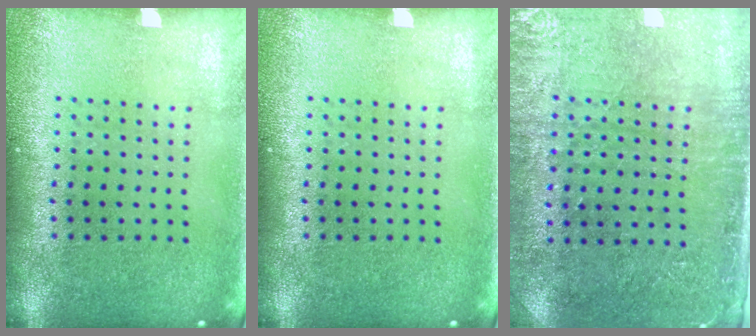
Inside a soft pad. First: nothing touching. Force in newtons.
{"total": 0.0}
{"total": 3.0, "press": 2.6, "slide": 1.4}